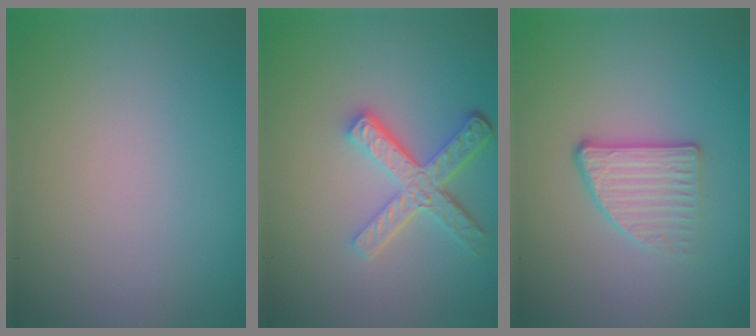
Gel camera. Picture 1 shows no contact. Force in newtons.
{"total": 4.7, "press": 3.5, "slide": 3.2}
{"total": 2.9, "press": 2.5, "slide": 1.4}